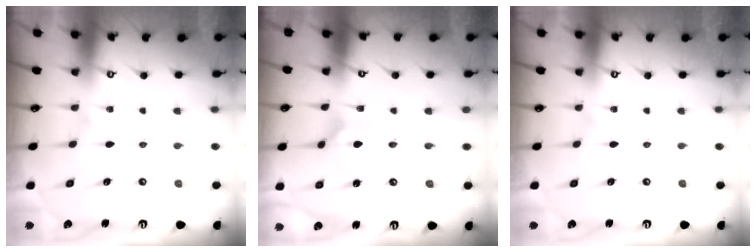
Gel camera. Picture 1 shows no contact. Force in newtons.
{"total": 2.7, "press": 2.7, "slide": 0.4}
{"total": 0.0}